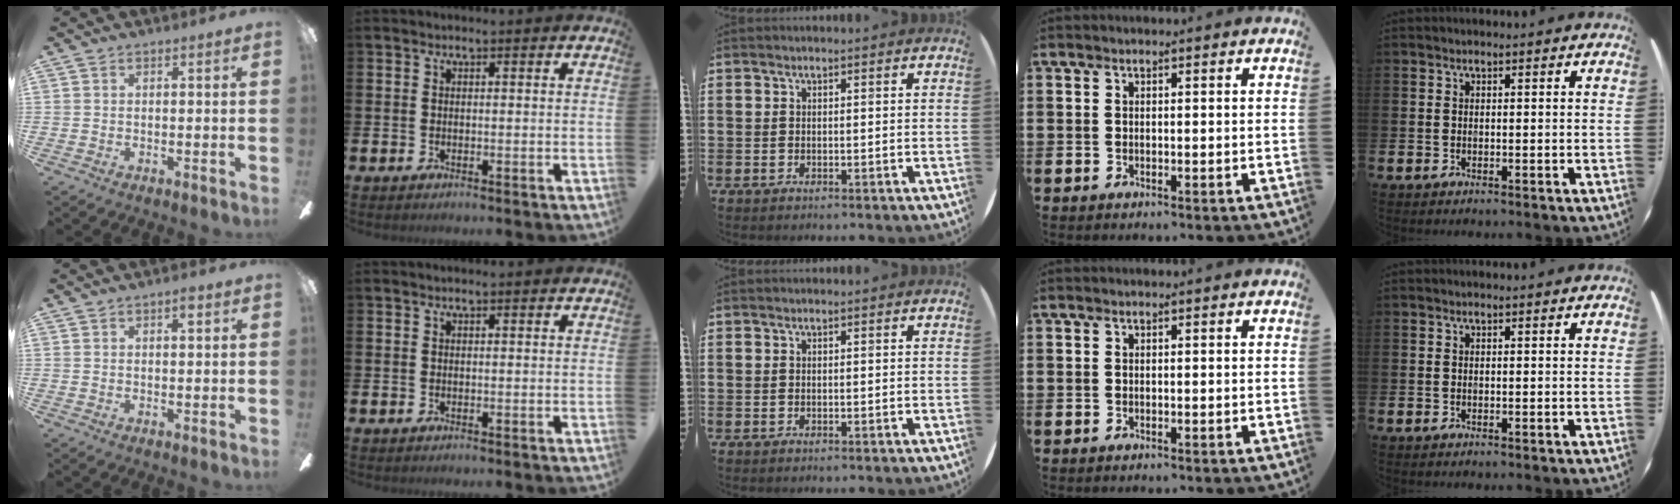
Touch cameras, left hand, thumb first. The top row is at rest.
{"thumb": {"total": 1.9, "force": [1.1, 0.8, 1.3], "torque": [-0.011, -0.003, 0.015]}}